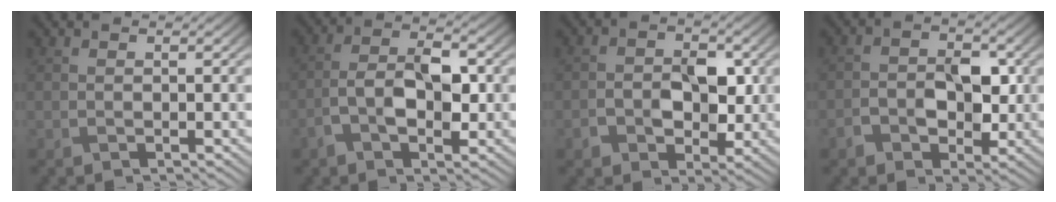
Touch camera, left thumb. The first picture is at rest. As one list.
[{"total": 6.3, "force": [-1.7, 3.1, 5.2], "torque": [-0.100, 0.010, -0.036]}, {"total": 5.3, "force": [-0.8, 3.6, 3.8], "torque": [-0.060, -0.007, -0.012]}, {"total": 5.0, "force": [-1.1, 3.3, 3.5], "torque": [-0.055, -0.003, -0.020]}]